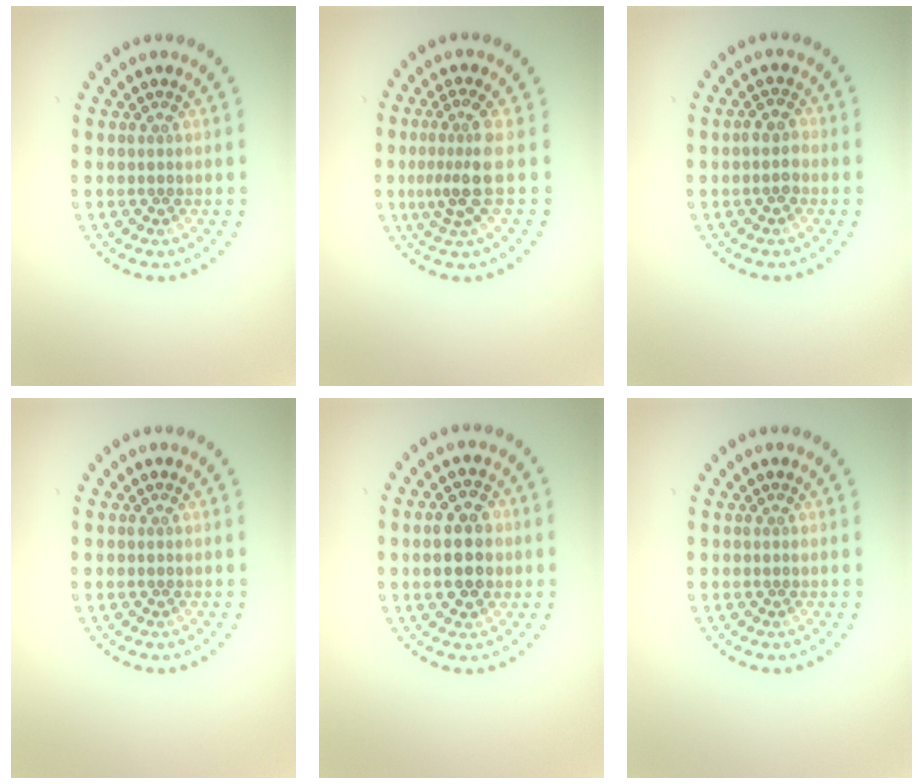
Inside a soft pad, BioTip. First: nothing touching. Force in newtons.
{"total": 3.3, "press": 2.3, "slide": 2.3}
{"total": 1.8, "press": 1.7, "slide": 0.7}
{"total": 0.0}
{"total": 5.2, "press": 5.2, "slide": 0.2}
{"total": 0.0}